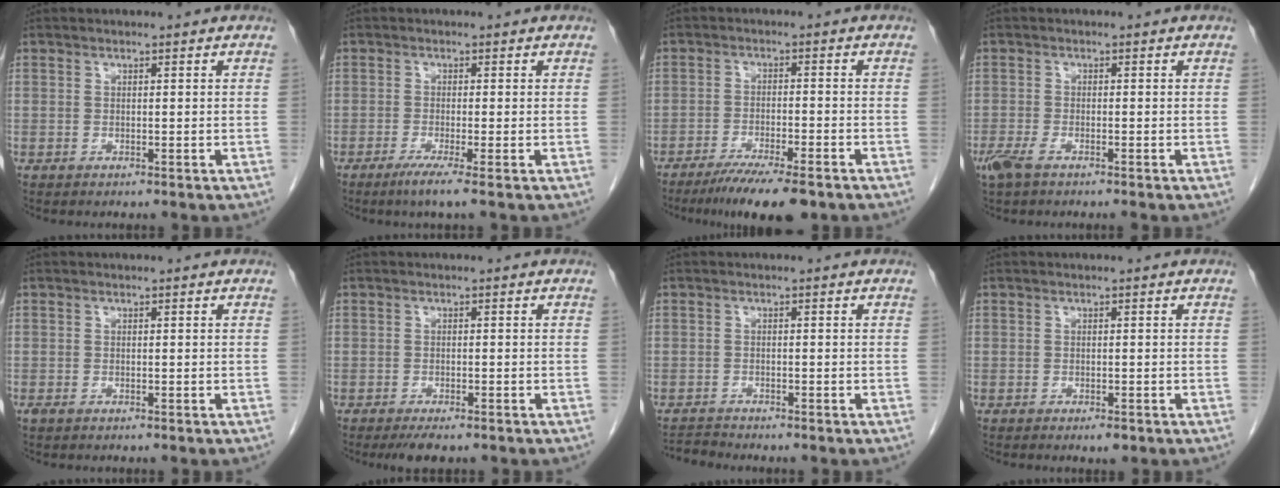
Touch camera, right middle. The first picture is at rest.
{"total": 3.0, "force": [-1.8, -0.6, 2.4], "torque": [-0.044, -0.011, -0.036]}
{"total": 9.5, "force": [-7.2, 1.0, 6.1], "torque": [-0.089, -0.018, -0.111]}
{"total": 3.0, "force": [-2.1, 0.8, 2.0], "torque": [-0.045, -0.005, -0.040]}
{"total": 0.6, "force": [-0.4, 0.3, 0.4], "torque": [-0.009, -0.001, -0.004]}
{"total": 3.2, "force": [-2.4, 0.9, 1.9], "torque": [-0.027, -0.006, -0.033]}
{"total": 1.6, "force": [-1.5, -0.4, -0.4], "torque": [0.007, -0.013, -0.027]}
{"total": 1.2, "force": [-0.7, 0.4, 0.9], "torque": [-0.013, -0.001, -0.005]}